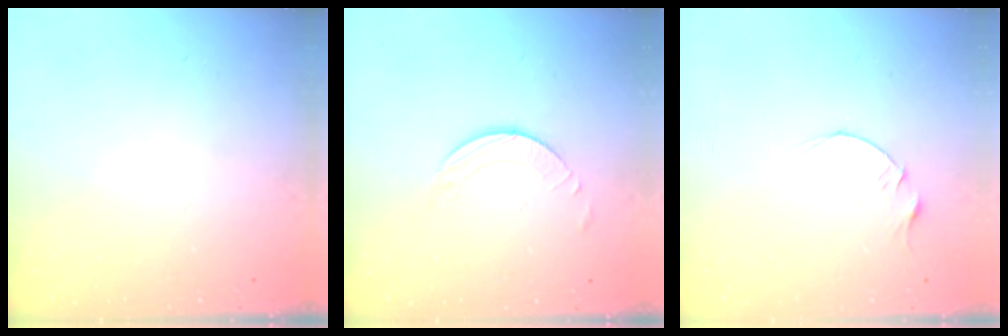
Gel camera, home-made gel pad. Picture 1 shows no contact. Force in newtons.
{"total": 1.9, "press": 1.9, "slide": 0.2}
{"total": 3.9, "press": 3.9, "slide": 0.5}